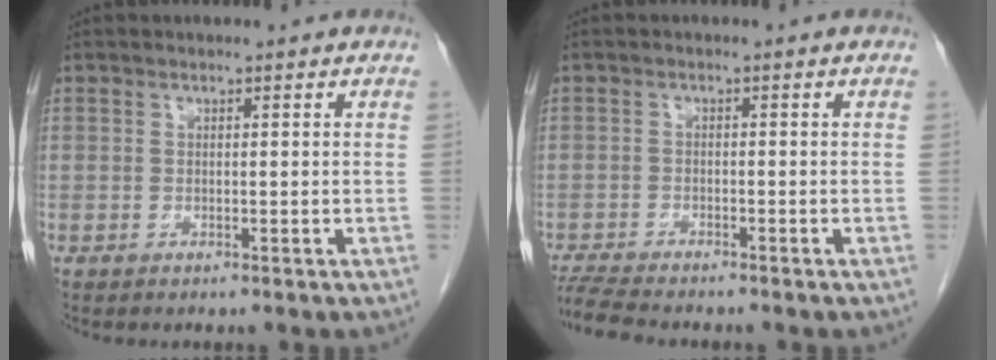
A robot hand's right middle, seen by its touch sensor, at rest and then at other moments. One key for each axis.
{"total": 6.4, "fx": -5.9, "fy": 0.4, "fz": 2.5, "tx": -0.052, "ty": -0.019, "tz": -0.099}